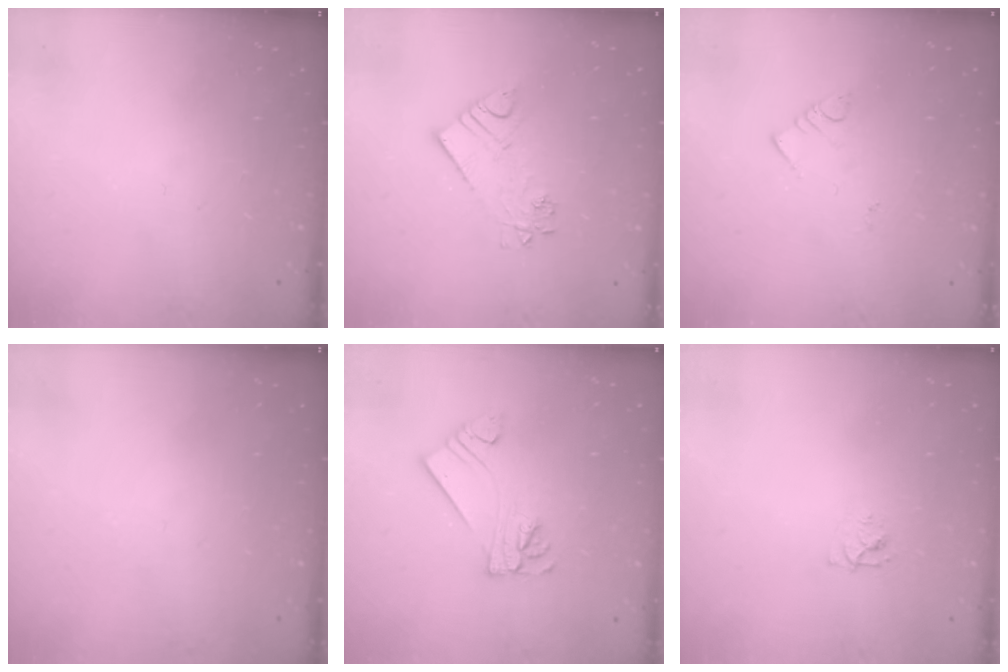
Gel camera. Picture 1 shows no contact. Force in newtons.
{"total": 9.3, "press": 9.3, "slide": 0.7}
{"total": 2.7, "press": 2.7, "slide": 0.6}
{"total": 0.0}
{"total": 7.9, "press": 7.9, "slide": 0.8}
{"total": 4.4, "press": 4.3, "slide": 0.5}